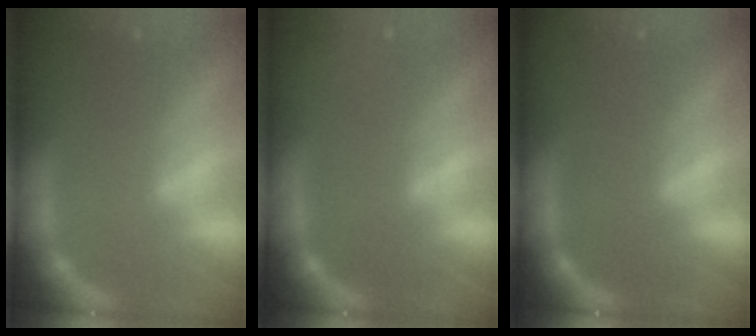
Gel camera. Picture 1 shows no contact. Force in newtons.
{"total": 1.9}
{"total": 0.0}